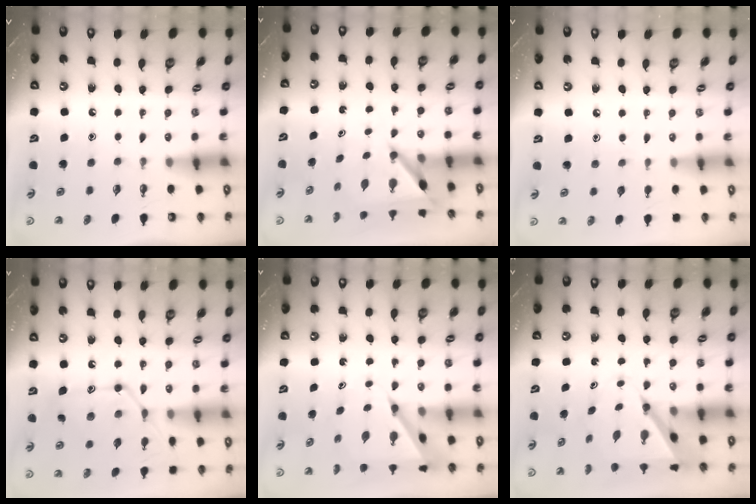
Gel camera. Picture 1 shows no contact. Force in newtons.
{"total": 5.1, "press": 5.1, "slide": 0.5}
{"total": 3.7, "press": 3.7, "slide": 0.4}
{"total": 15.5, "press": 15.5, "slide": 1.3}
{"total": 6.6, "press": 6.6, "slide": 0.4}
{"total": 7.4, "press": 7.4, "slide": 0.6}